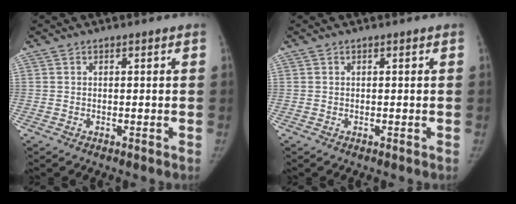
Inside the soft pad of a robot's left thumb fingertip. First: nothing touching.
{"total": 0.0}